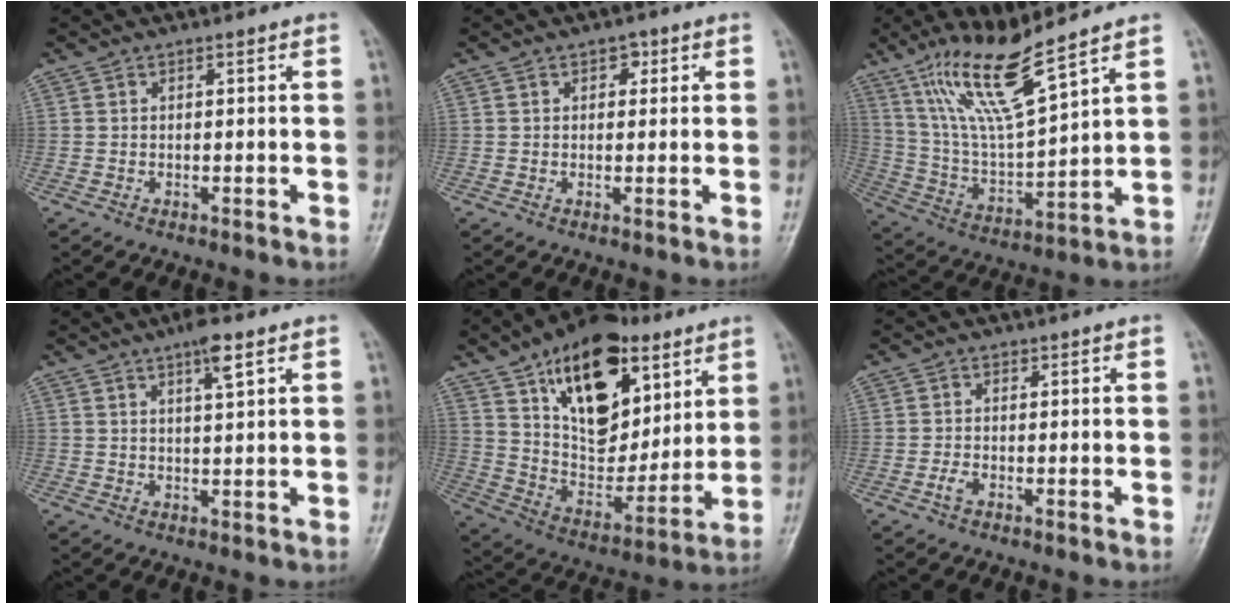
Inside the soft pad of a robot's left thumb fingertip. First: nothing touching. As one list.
[{"total": 2.1, "force": [0.9, 1.5, 1.1], "torque": [0.002, 0.001, 0.006]}, {"total": 14.4, "force": [10.2, 2.1, 10.0], "torque": [-0.185, -0.058, 0.212]}, {"total": 4.3, "force": [2.5, 0.7, 3.4], "torque": [-0.059, -0.007, 0.043]}, {"total": 24.0, "force": [11.8, 13.9, 15.6], "torque": [-0.203, -0.040, 0.201]}, {"total": 1.6, "force": [-0.8, 0.9, 1.0], "torque": [-0.022, 0.002, -0.018]}]